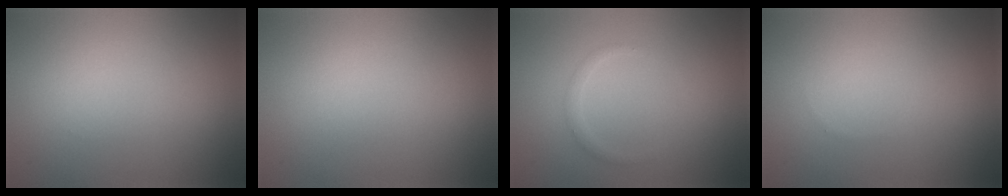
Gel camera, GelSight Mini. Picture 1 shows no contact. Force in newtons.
{"total": 0.0}
{"total": 0.9, "press": 0.9, "slide": 0.0}
{"total": 0.0}